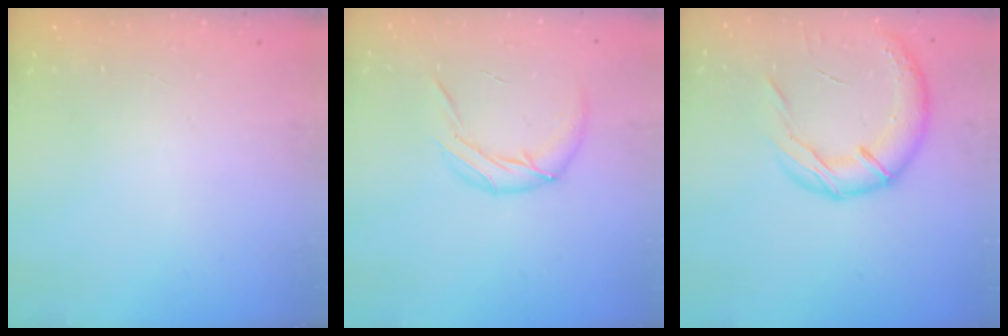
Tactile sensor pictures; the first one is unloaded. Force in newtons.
{"total": 10.8, "press": 10.5, "slide": 2.3}
{"total": 16.7, "press": 16.5, "slide": 2.7}